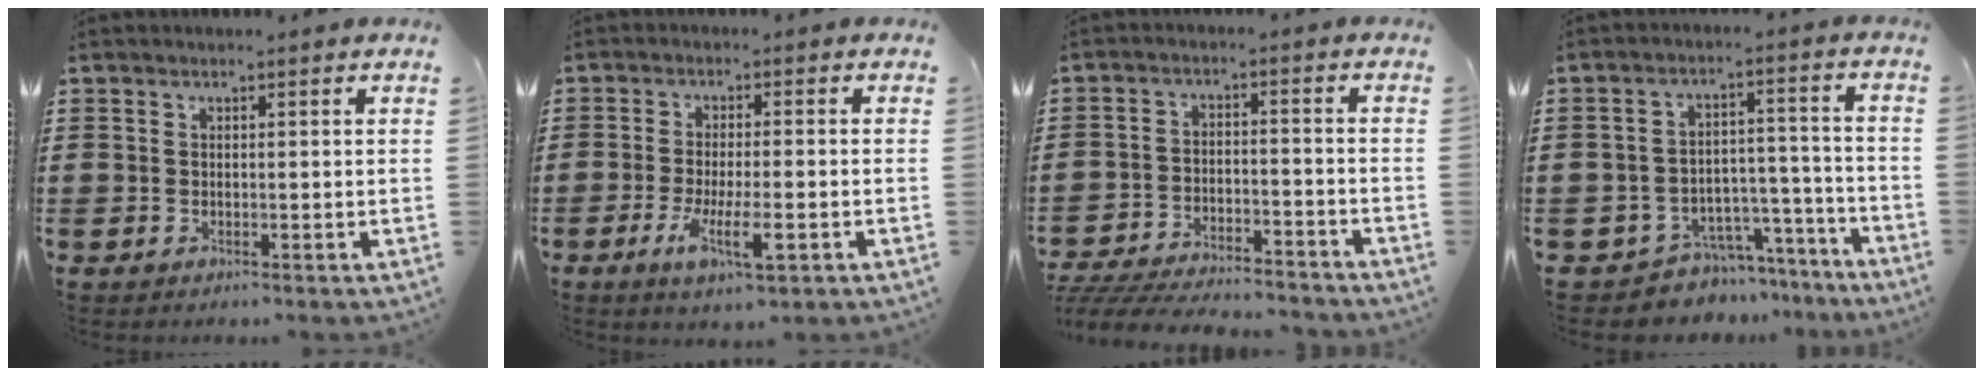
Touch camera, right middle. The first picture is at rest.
{"total": 6.4, "force": [-2.6, 1.6, 5.7], "torque": [-0.109, -0.010, -0.046]}
{"total": 6.4, "force": [-6.2, 0.5, 1.2], "torque": [-0.034, 0.002, -0.125]}
{"total": 6.0, "force": [-5.5, 2.3, 0.5], "torque": [-0.011, 0.027, -0.107]}